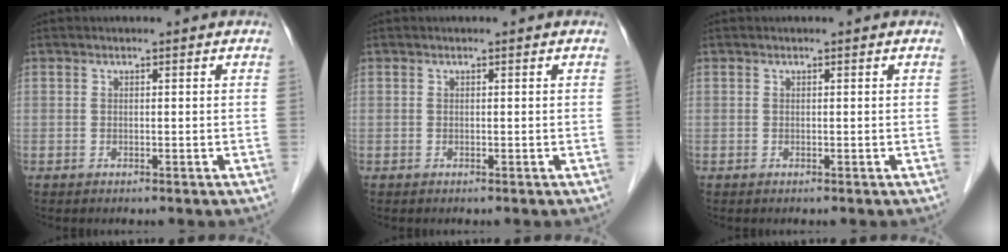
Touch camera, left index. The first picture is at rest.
{"total": 0.0}
{"total": 0.0}